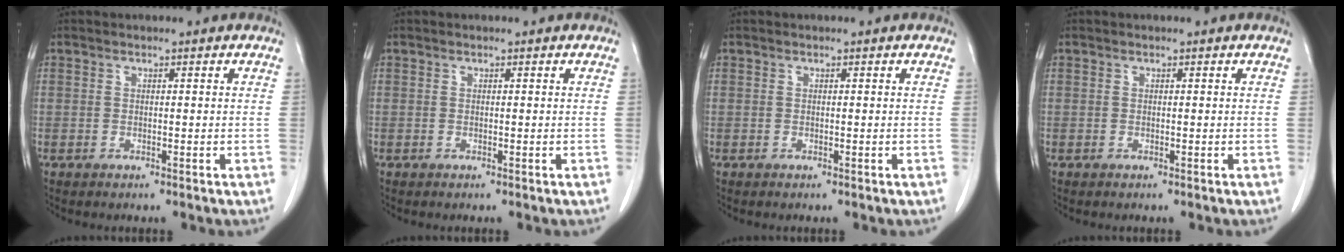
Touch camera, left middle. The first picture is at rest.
{"total": 0.0}
{"total": 0.0}
{"total": 0.0}